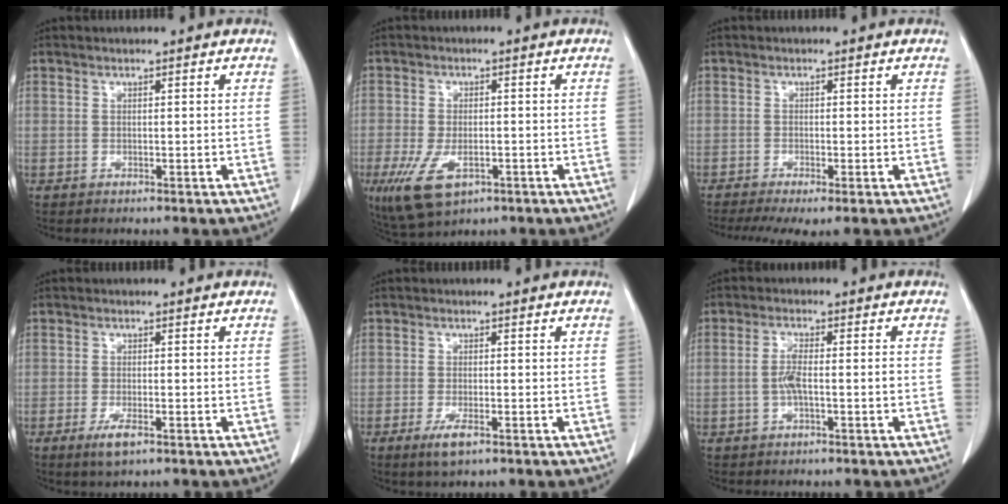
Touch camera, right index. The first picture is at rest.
{"total": 8.3, "force": [-3.7, 4.1, 6.1], "torque": [-0.121, -0.011, -0.055]}
{"total": 6.0, "force": [-4.1, 1.0, 4.2], "torque": [-0.070, -0.016, -0.068]}
{"total": 3.1, "force": [-1.8, 0.7, 2.5], "torque": [-0.050, -0.004, -0.029]}
{"total": 3.4, "force": [-1.9, 0.8, 2.7], "torque": [-0.054, -0.005, -0.031]}
{"total": 3.7, "force": [-0.9, 0.6, 3.6], "torque": [-0.072, 0.005, -0.016]}